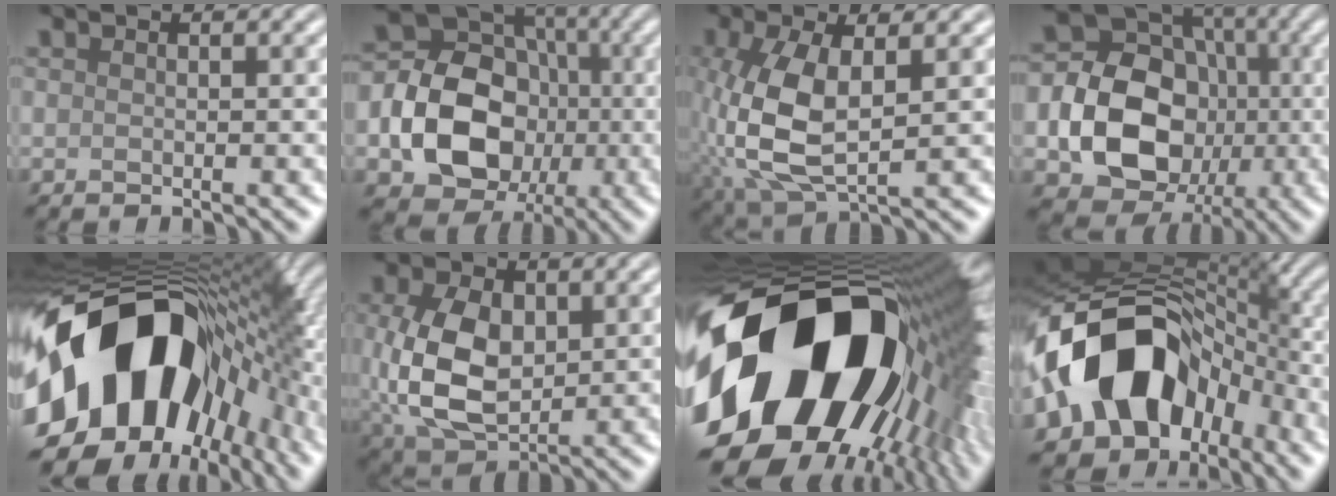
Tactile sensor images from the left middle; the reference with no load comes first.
{"total": 11.4, "force": [-2.0, 9.2, 6.5], "torque": [-0.110, -0.012, -0.054]}
{"total": 7.9, "force": [-0.2, 3.6, 7.0], "torque": [-0.168, 0.000, 0.000]}
{"total": 11.8, "force": [-1.8, 9.4, 6.8], "torque": [-0.120, -0.010, -0.044]}
{"total": 19.8, "force": [-3.7, 12.7, 14.7], "torque": [-0.277, -0.037, -0.061]}
{"total": 8.4, "force": [0.4, 5.6, 6.2], "torque": [-0.151, -0.008, 0.015]}
{"total": 21.6, "force": [-0.8, 13.7, 16.7], "torque": [-0.329, -0.073, 0.011]}
{"total": 14.7, "force": [-4.5, 10.2, 9.7], "torque": [-0.150, 0.008, -0.094]}